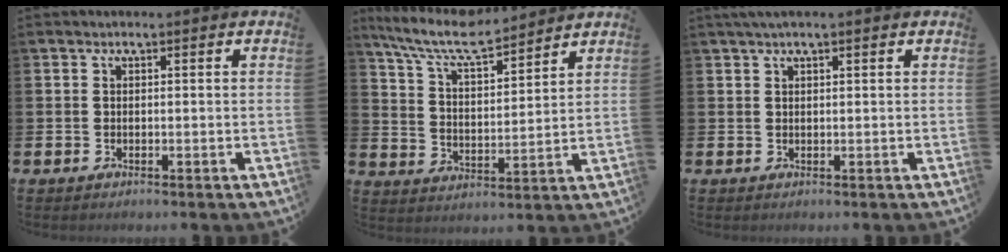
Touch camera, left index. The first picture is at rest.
{"total": 8.8, "force": [7.9, 1.5, 3.5], "torque": [-0.096, -0.042, 0.139]}
{"total": 1.8, "force": [1.4, 0.3, 1.0], "torque": [-0.017, 0.003, 0.024]}